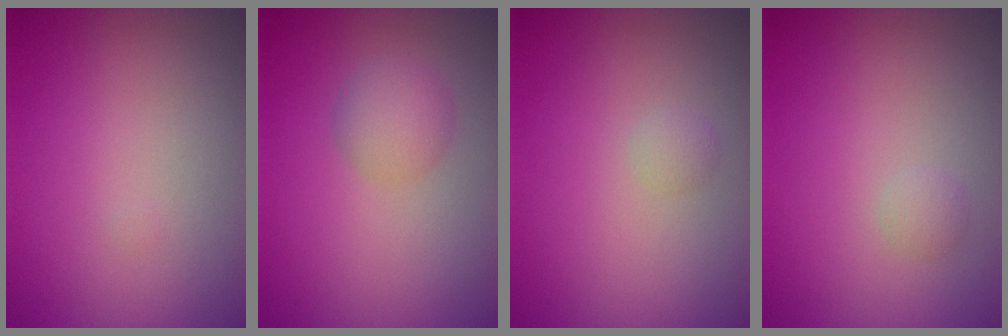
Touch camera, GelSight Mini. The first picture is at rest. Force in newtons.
{"total": 2.3, "press": 2.3, "slide": 0.0}
{"total": 0.7, "press": 0.7, "slide": 0.0}
{"total": 0.7, "press": 0.7, "slide": 0.0}